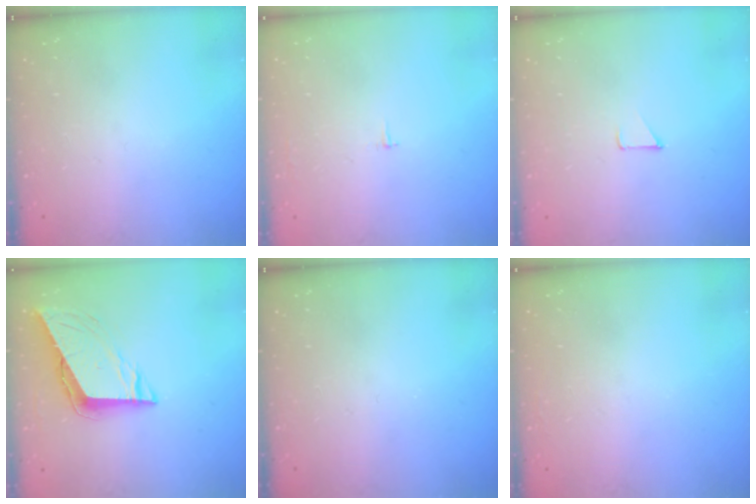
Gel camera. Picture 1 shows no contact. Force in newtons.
{"total": 1.8, "press": 1.8, "slide": 0.1}
{"total": 2.9, "press": 2.8, "slide": 0.3}
{"total": 8.3, "press": 8.2, "slide": 0.4}
{"total": 0.0}
{"total": 1.6, "press": 1.6, "slide": 0.0}